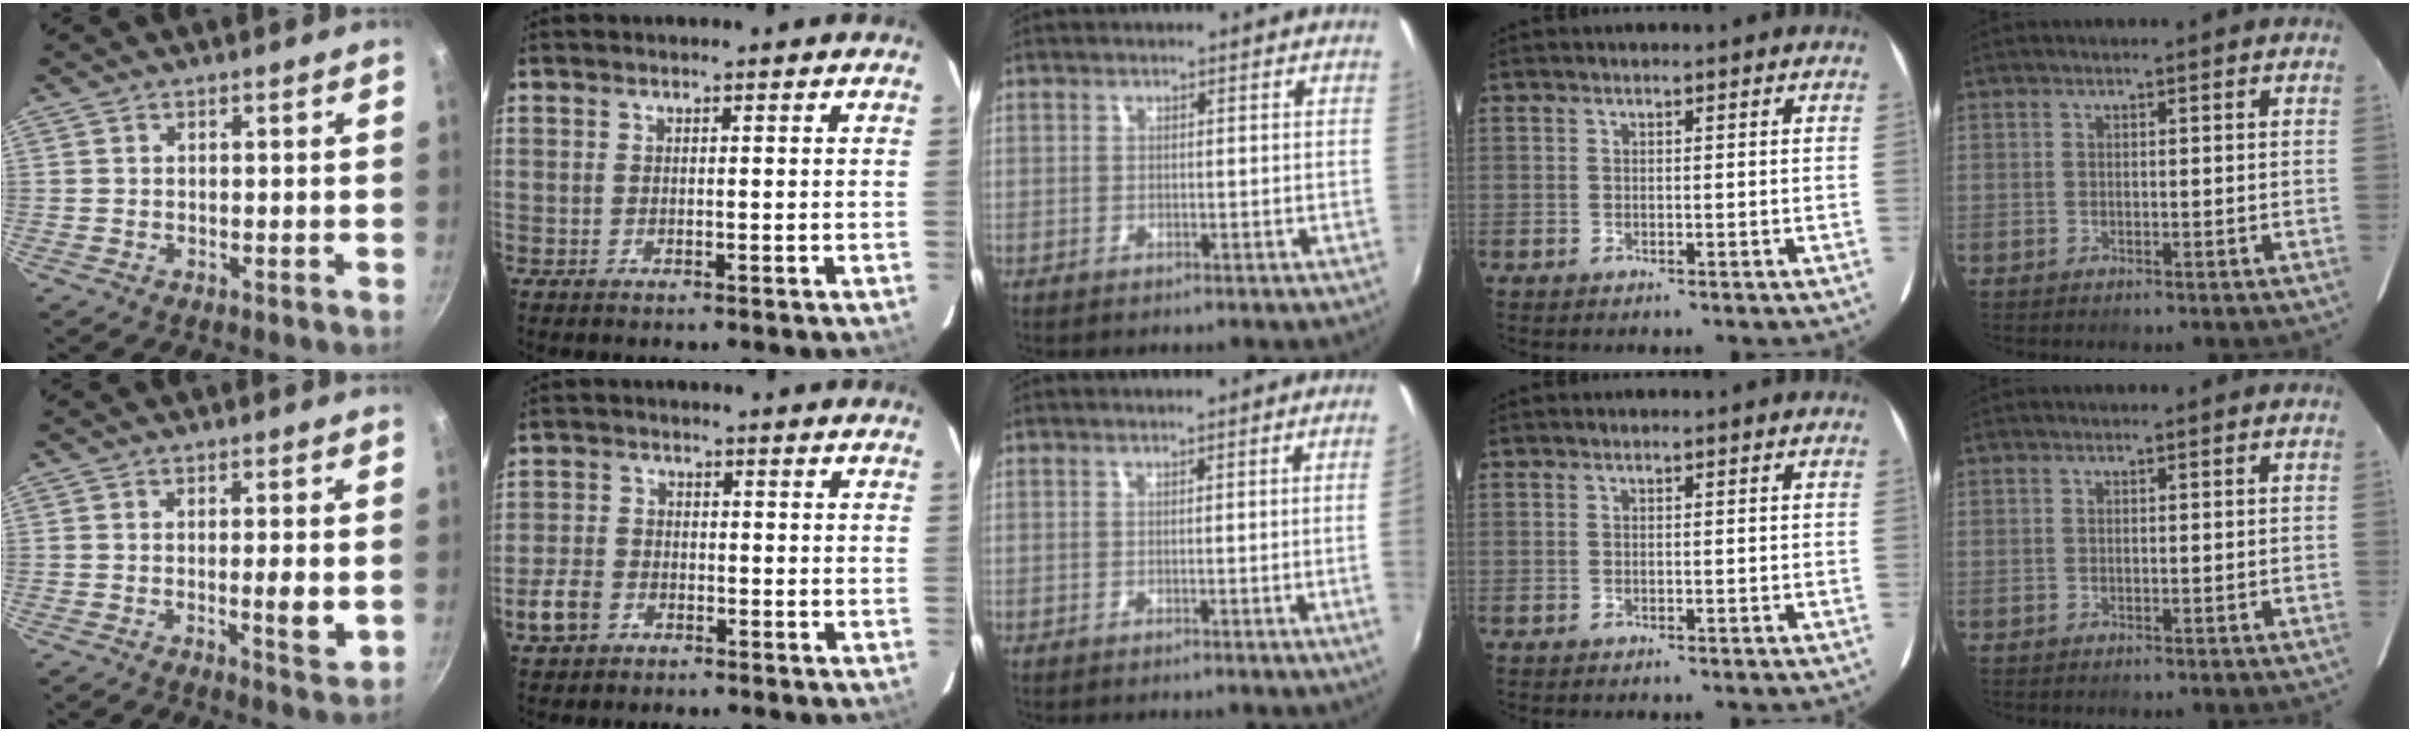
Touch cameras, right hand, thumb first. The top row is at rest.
{"thumb": {"total": 4.8, "force": [-0.4, 0.7, 4.8], "torque": [-0.080, -0.014, -0.006]}, "index": {"total": 5.8, "force": [-3.0, 4.3, 2.4], "torque": [-0.062, 0.009, -0.056]}, "middle": {"total": 3.0, "force": [-0.1, -1.7, 2.5], "torque": [-0.037, -0.012, 0.003]}}